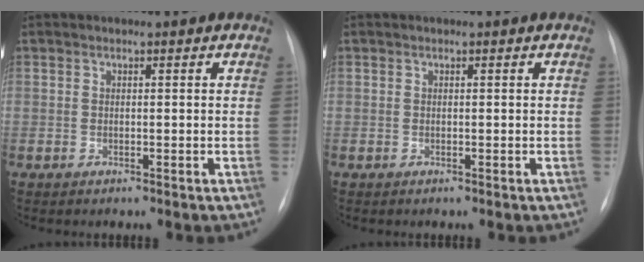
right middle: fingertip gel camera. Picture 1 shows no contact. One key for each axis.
{"total": 0.0}